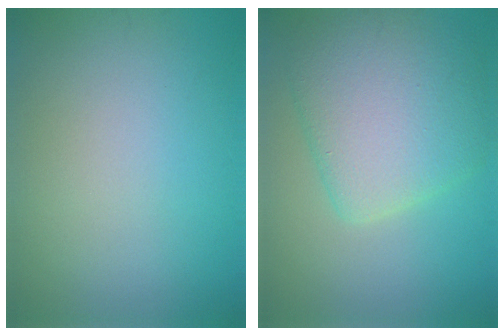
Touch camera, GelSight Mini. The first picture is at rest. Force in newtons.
{"total": 7.3, "press": 7.3, "slide": 0.2}